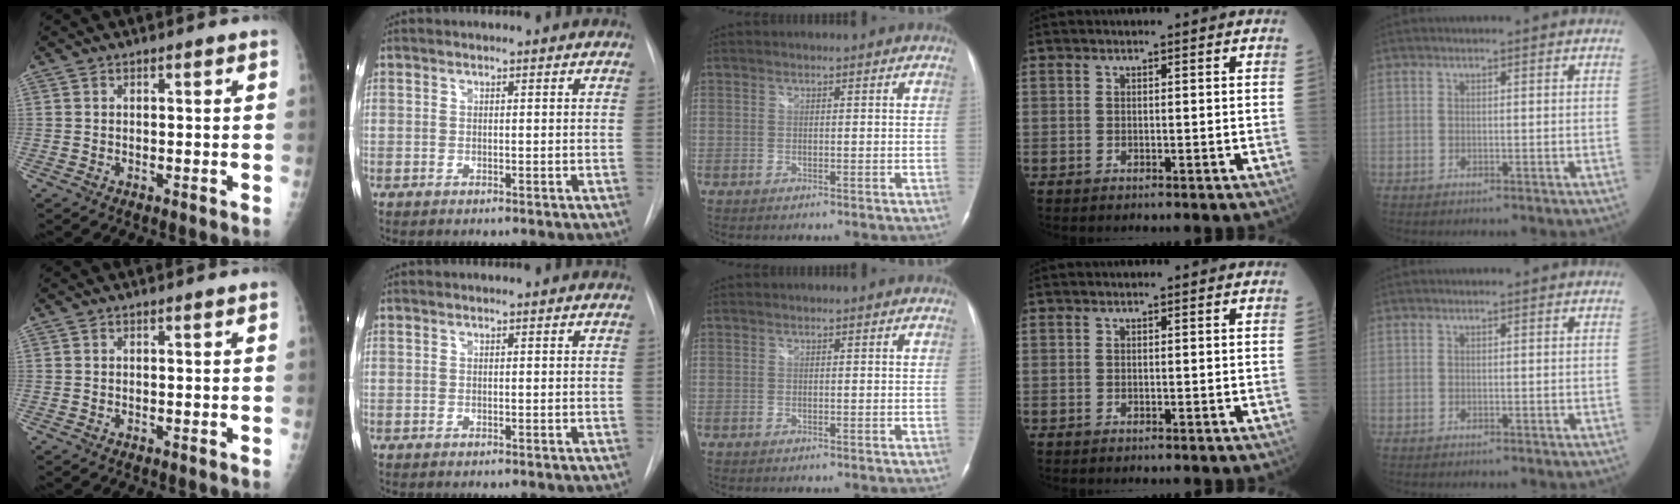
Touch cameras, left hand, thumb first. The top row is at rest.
{}